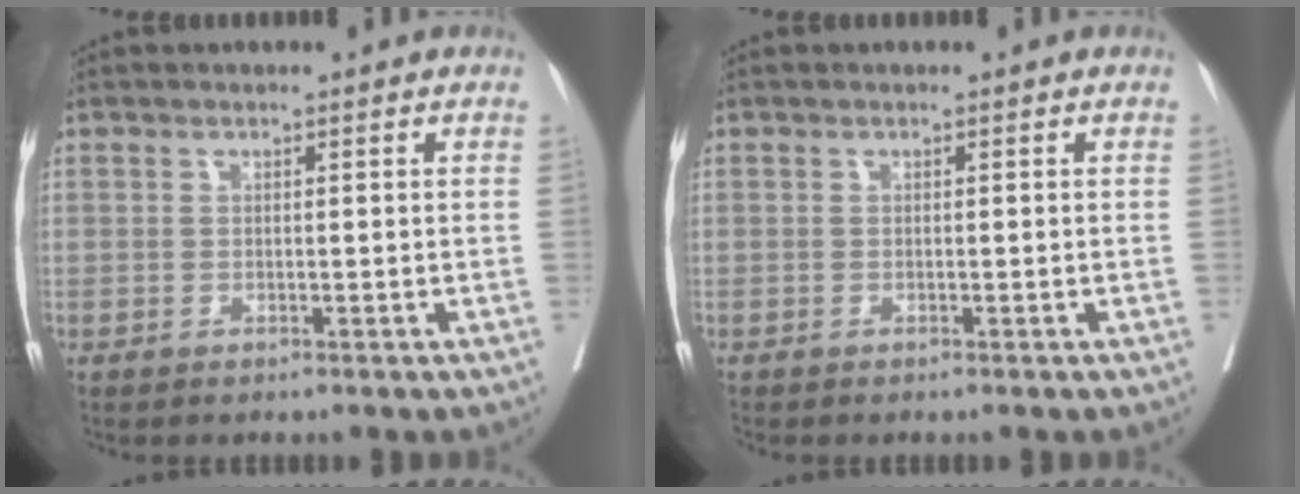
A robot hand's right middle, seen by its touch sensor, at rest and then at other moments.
{"total": 0.0}